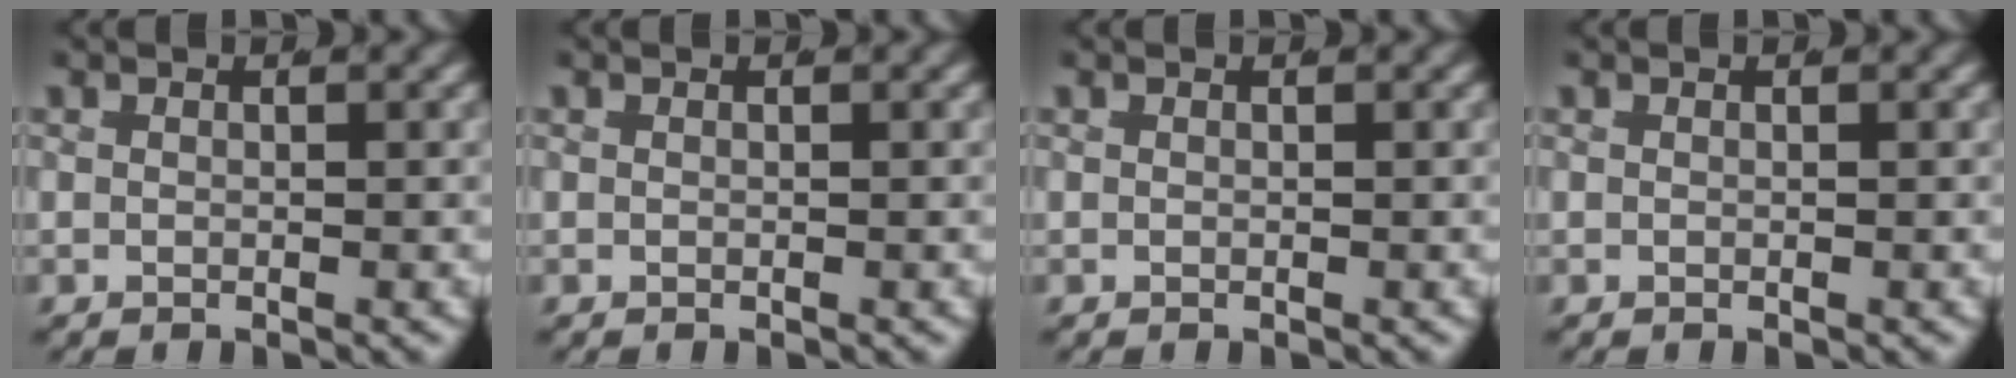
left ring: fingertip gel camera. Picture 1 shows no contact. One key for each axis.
{"total": 0.0}
{"total": 0.0}
{"total": 0.0}